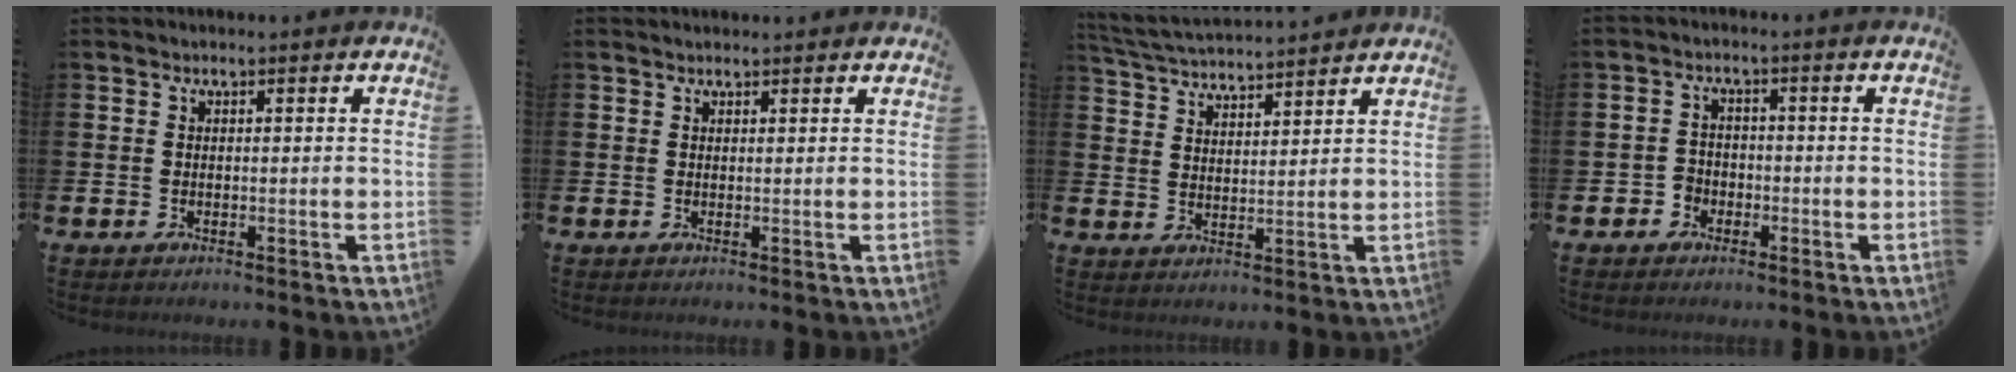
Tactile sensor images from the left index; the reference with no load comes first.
{"total": 0.9, "force": [0.8, 0.4, 0.0], "torque": [0.008, -0.001, 0.014]}
{"total": 4.5, "force": [4.5, 0.2, 0.3], "torque": [-0.028, -0.027, 0.080]}
{"total": 2.2, "force": [-1.5, 1.6, 0.1], "torque": [-0.013, 0.006, -0.034]}